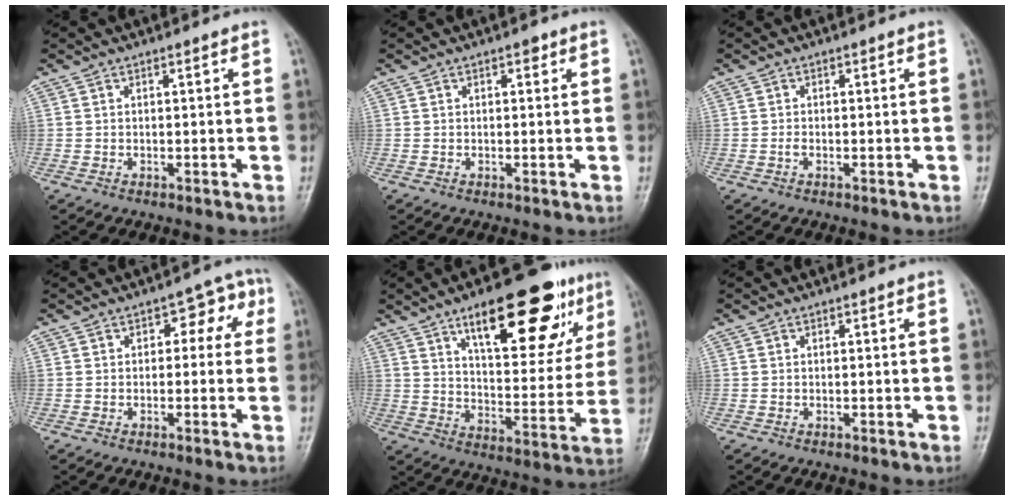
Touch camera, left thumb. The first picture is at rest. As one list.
[{"total": 0.9, "force": [0.5, 0.5, 0.5], "torque": [-0.001, 0.000, 0.003]}, {"total": 0.6, "force": [-0.4, 0.2, 0.3], "torque": [-0.010, -0.001, -0.010]}, {"total": 5.3, "force": [0.9, 3.6, 3.8], "torque": [-0.007, 0.018, 0.000]}, {"total": 22.9, "force": [12.7, 8.9, 16.9], "torque": [-0.198, -0.040, 0.192]}, {"total": 0.0}]